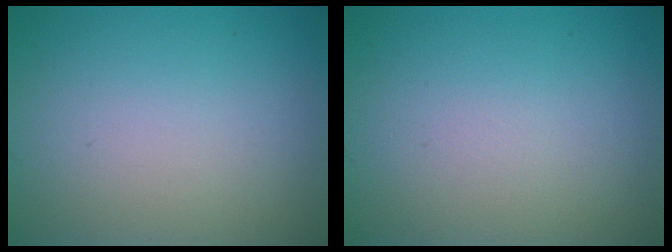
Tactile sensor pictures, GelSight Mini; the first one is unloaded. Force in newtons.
{"total": 0.0}